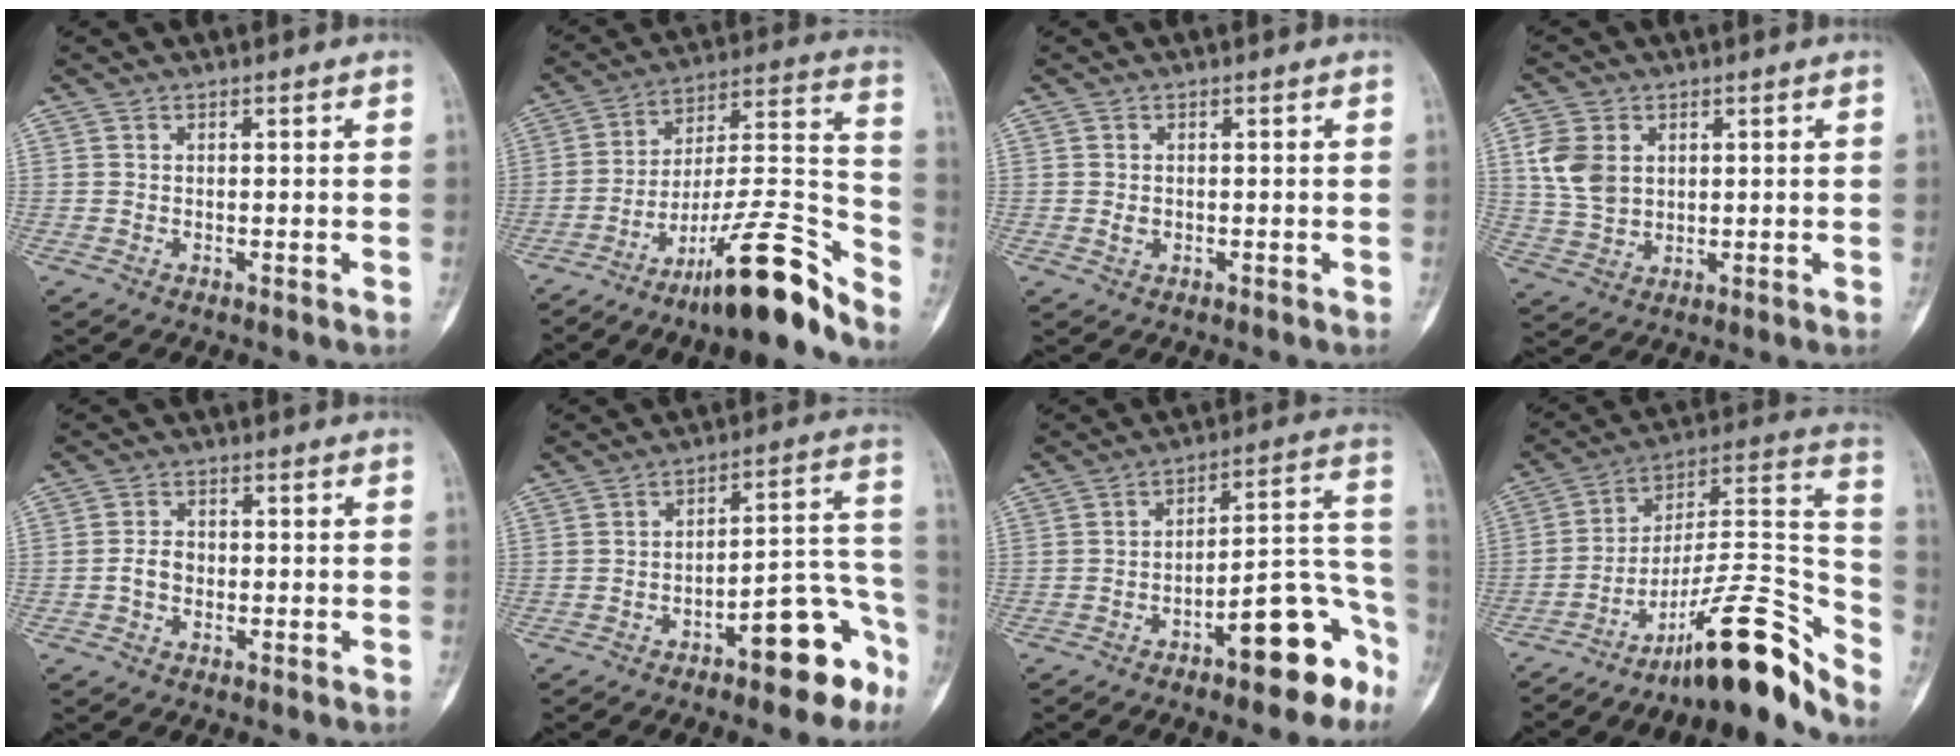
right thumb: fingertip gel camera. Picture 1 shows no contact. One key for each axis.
{"total": 19.6, "fx": -14.3, "fy": 3.2, "fz": 13.1, "tx": -0.194, "ty": 0.115, "tz": -0.235}
{"total": 1.2, "fx": -0.2, "fy": 0.9, "fz": 0.7, "tx": -0.010, "ty": 0.001, "tz": -0.002}
{"total": 8.1, "fx": 2.2, "fy": 6.0, "fz": 4.9, "tx": -0.086, "ty": -0.006, "tz": 0.050}
{"total": 3.2, "fx": -0.7, "fy": 2.4, "fz": 2.0, "tx": -0.030, "ty": 0.012, "tz": -0.018}
{"total": 12.7, "fx": -7.5, "fy": 4.3, "fz": 9.2, "tx": -0.086, "ty": 0.088, "tz": -0.108}
{"total": 14.5, "fx": -8.3, "fy": 4.7, "fz": 10.9, "tx": -0.114, "ty": 0.090, "tz": -0.123}
{"total": 23.4, "fx": -16.0, "fy": 5.8, "fz": 16.1, "tx": -0.189, "ty": 0.135, "tz": -0.251}